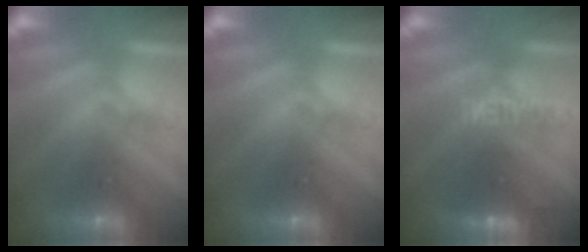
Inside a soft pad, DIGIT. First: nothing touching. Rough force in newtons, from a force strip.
{"total": 0.0}
{"total": 8.6}